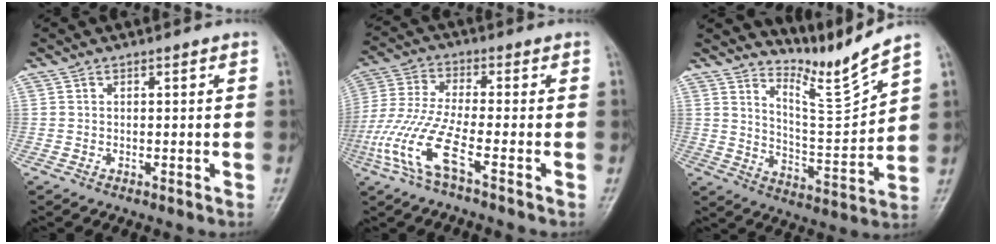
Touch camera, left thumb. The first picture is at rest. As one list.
[{"total": 10.8, "force": [-4.8, 1.9, 9.5], "torque": [-0.237, 0.018, -0.103]}, {"total": 8.6, "force": [8.1, -1.5, 2.5], "torque": [-0.032, -0.091, 0.157]}]